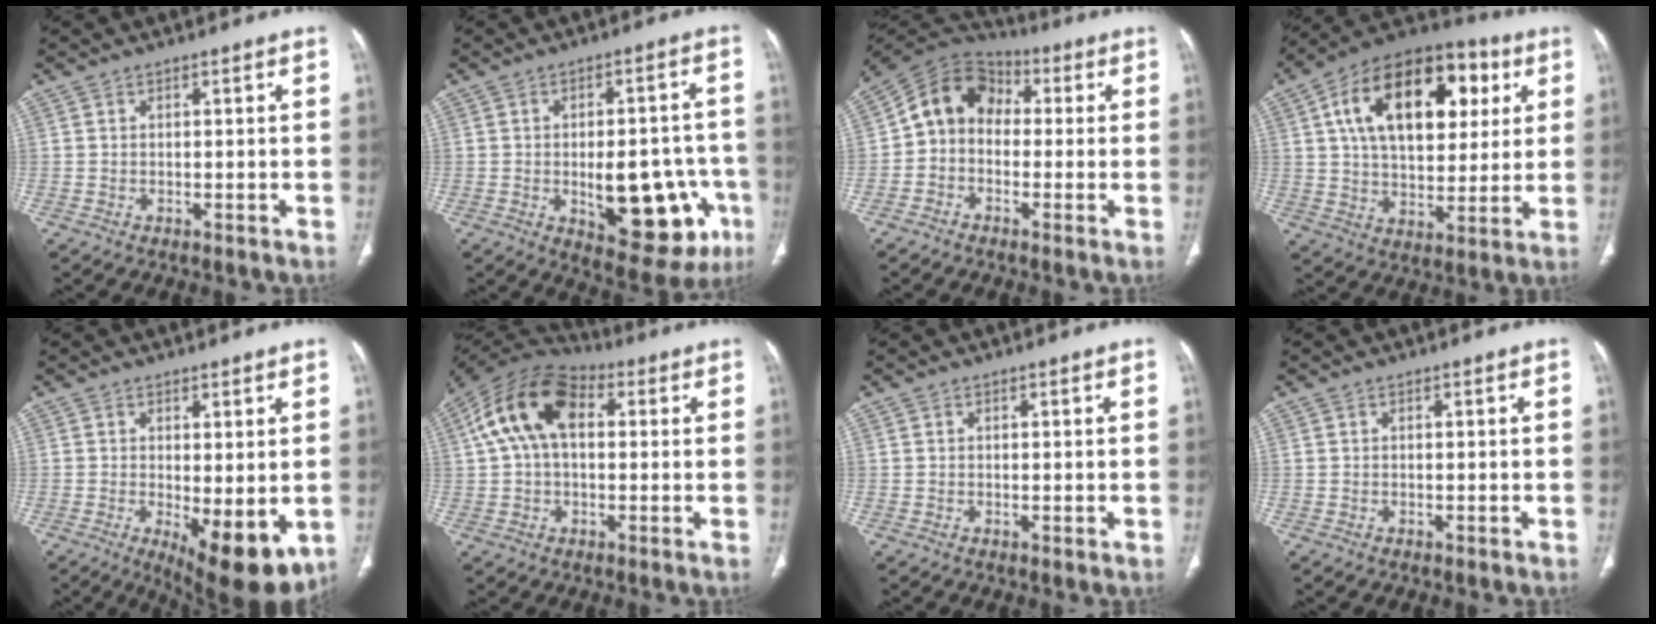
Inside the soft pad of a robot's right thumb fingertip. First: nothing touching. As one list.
[{"total": 18.5, "force": [-5.1, 8.6, 15.5], "torque": [-0.170, 0.022, -0.046]}, {"total": 10.2, "force": [-0.1, 8.3, 6.0], "torque": [-0.086, 0.040, -0.022]}, {"total": 24.9, "force": [7.6, 14.5, 18.7], "torque": [-0.276, 0.011, 0.114]}, {"total": 11.3, "force": [-2.6, 4.1, 10.2], "torque": [-0.141, -0.026, -0.024]}, {"total": 14.9, "force": [3.2, 9.1, 11.4], "torque": [-0.208, 0.039, 0.047]}, {"total": 0.5, "force": [-0.1, 0.1, 0.5], "torque": [-0.014, -0.004, -0.001]}, {"total": 0.0}]